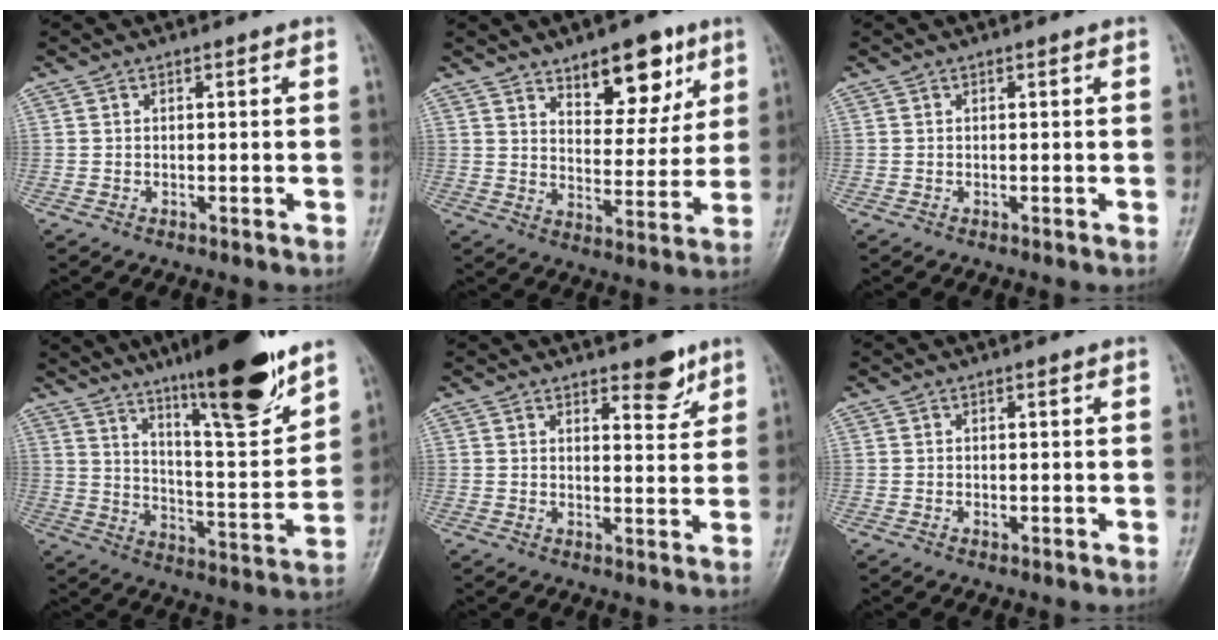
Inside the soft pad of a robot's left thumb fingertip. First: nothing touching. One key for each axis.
{"total": 12.2, "fx": 7.3, "fy": 5.8, "fz": 7.8, "tx": -0.074, "ty": -0.044, "tz": 0.114}
{"total": 0.0}
{"total": 19.6, "fx": 13.6, "fy": 3.1, "fz": 13.7, "tx": -0.181, "ty": -0.080, "tz": 0.220}
{"total": 4.9, "fx": 3.5, "fy": 2.0, "fz": 2.8, "tx": -0.016, "ty": -0.024, "tz": 0.047}
{"total": 0.7, "fx": 0.0, "fy": 0.5, "fz": 0.5, "tx": -0.006, "ty": -0.001, "tz": 0.000}